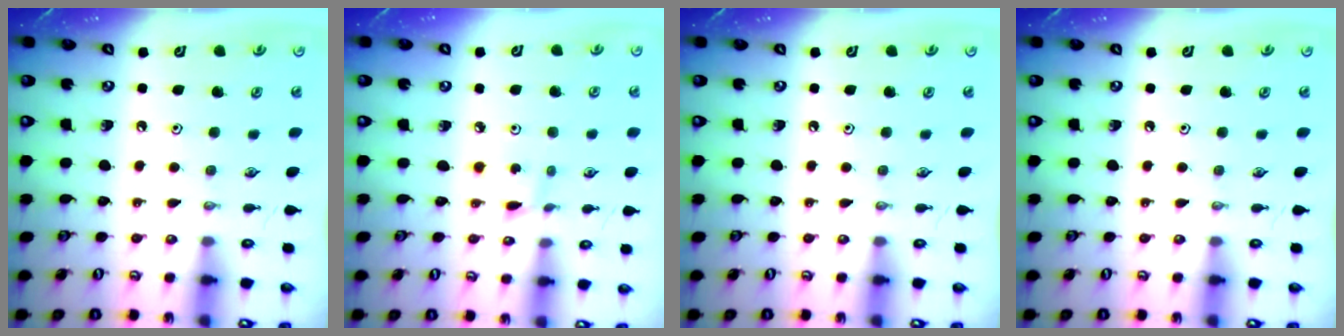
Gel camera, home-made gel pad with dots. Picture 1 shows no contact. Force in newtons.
{"total": 0.7, "press": 0.7, "slide": 0.1}
{"total": 0.0}
{"total": 0.0}